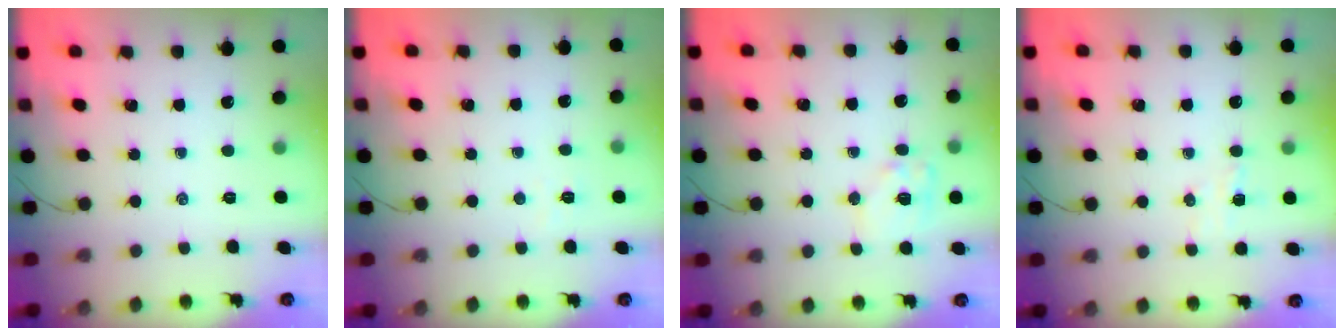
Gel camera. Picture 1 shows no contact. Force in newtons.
{"total": 1.8, "press": 1.7, "slide": 0.5}
{"total": 9.8, "press": 9.7, "slide": 1.3}
{"total": 3.9, "press": 3.8, "slide": 0.8}